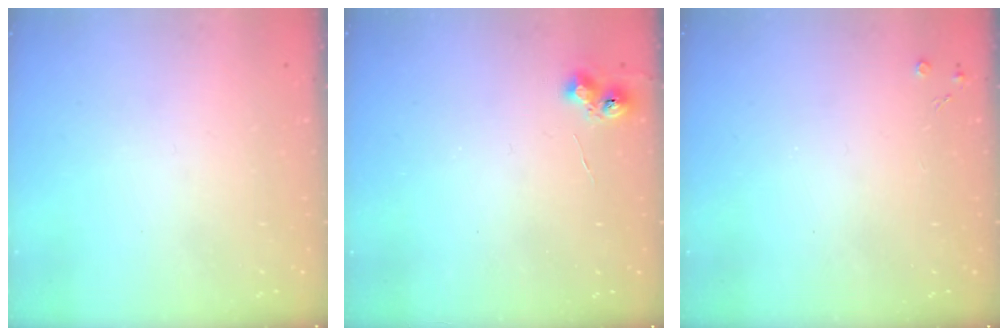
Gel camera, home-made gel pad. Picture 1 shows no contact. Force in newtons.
{"total": 6.3, "press": 6.2, "slide": 0.7}
{"total": 2.5, "press": 2.5, "slide": 0.5}